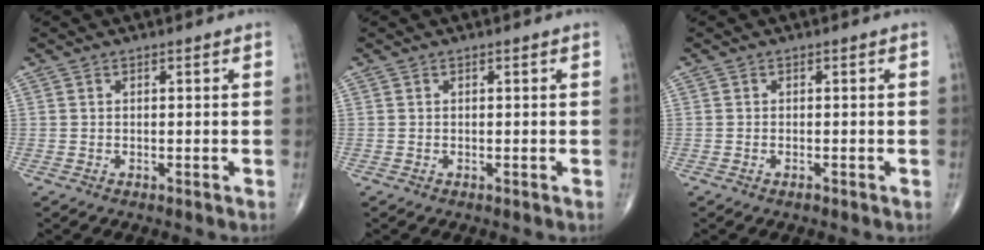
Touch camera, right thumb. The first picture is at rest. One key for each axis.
{"total": 0.0}
{"total": 0.5, "fx": -0.4, "fy": 0.1, "fz": 0.4, "tx": -0.009, "ty": 0.000, "tz": -0.007}